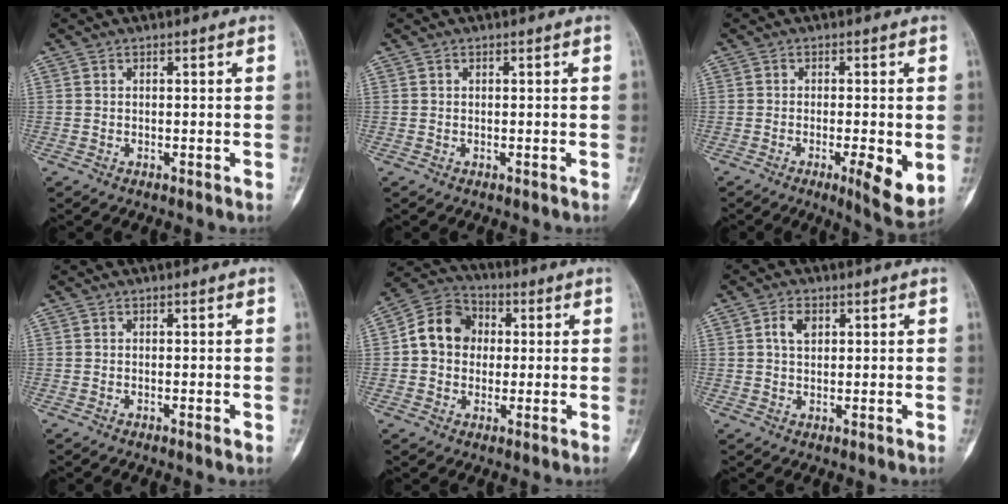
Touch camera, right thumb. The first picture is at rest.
{"total": 0.0}
{"total": 7.3, "force": [-1.6, 1.6, 6.9], "torque": [-0.100, -0.016, -0.024]}
{"total": 0.7, "force": [-0.3, 0.1, 0.7], "torque": [-0.009, -0.001, -0.003]}
{"total": 10.5, "force": [0.9, 9.0, 5.5], "torque": [-0.074, 0.024, 0.002]}
{"total": 3.5, "force": [1.1, 2.3, 2.4], "torque": [-0.040, 0.001, 0.020]}